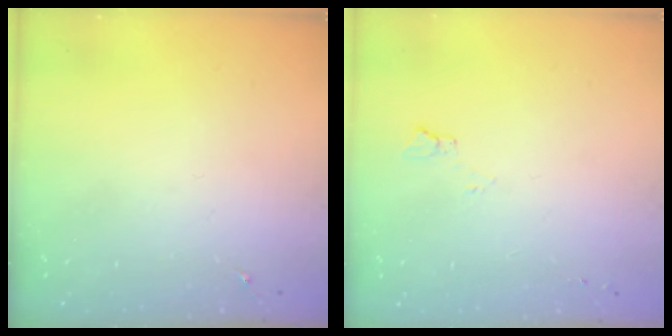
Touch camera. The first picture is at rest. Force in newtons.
{"total": 4.6, "press": 4.5, "slide": 0.6}